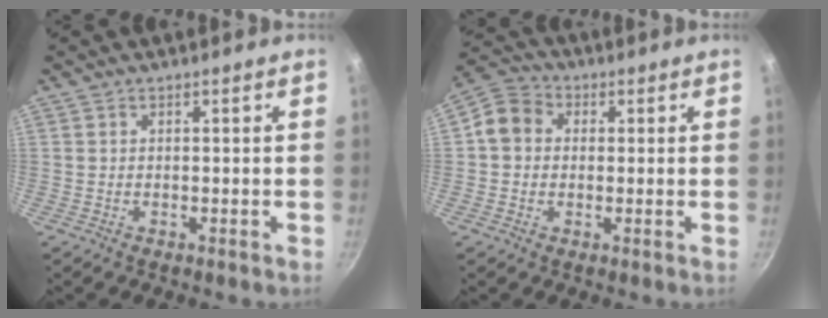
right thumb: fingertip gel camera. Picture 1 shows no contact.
{"total": 7.0, "force": [0.6, 6.1, 3.4], "torque": [-0.041, 0.014, -0.011]}